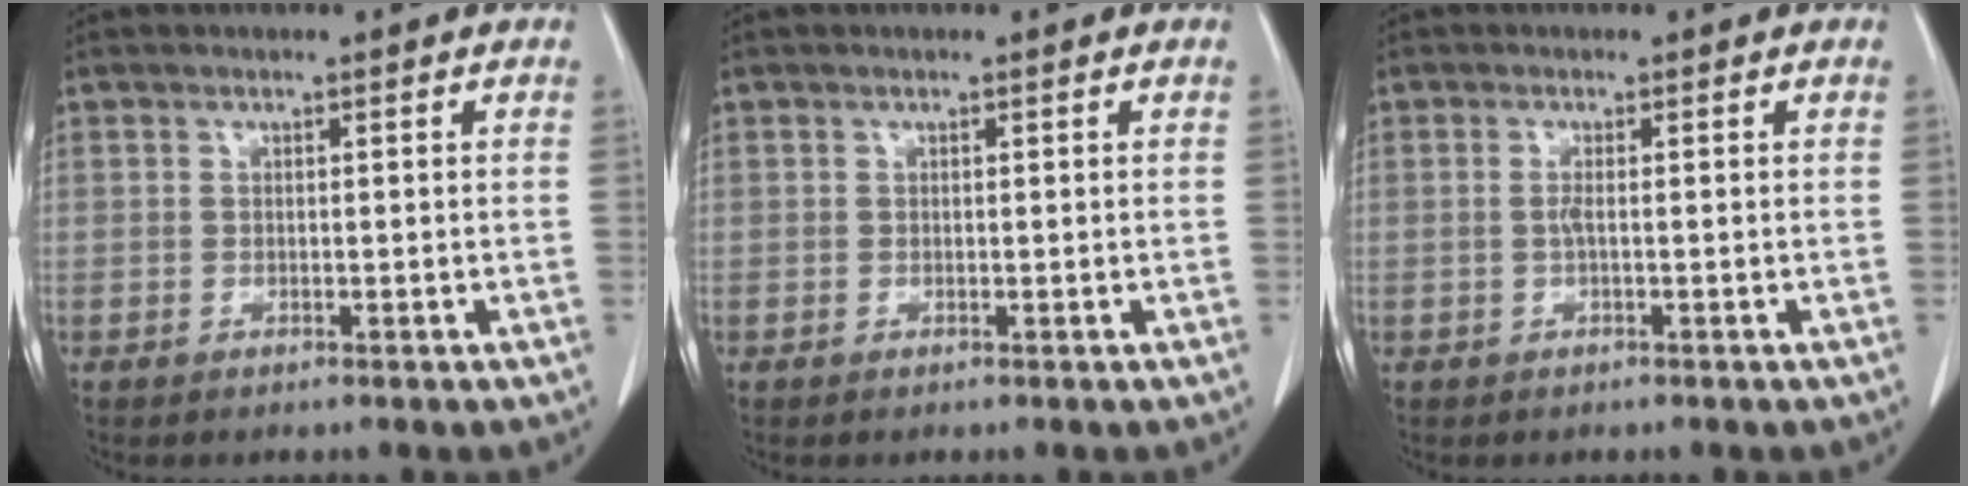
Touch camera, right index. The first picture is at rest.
{"total": 0.0}
{"total": 1.1, "force": [-0.2, -0.1, 1.1], "torque": [-0.026, -0.001, -0.004]}